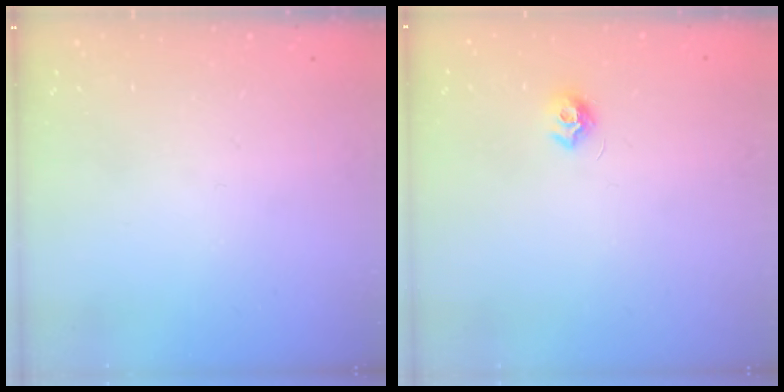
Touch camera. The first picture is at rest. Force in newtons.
{"total": 7.2, "press": 7.2, "slide": 0.4}